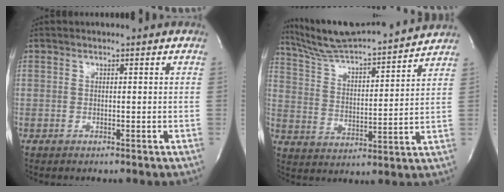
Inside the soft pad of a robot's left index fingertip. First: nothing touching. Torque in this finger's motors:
{"motor_torque": [0.30, -0.38, 0.16, 0.08]}